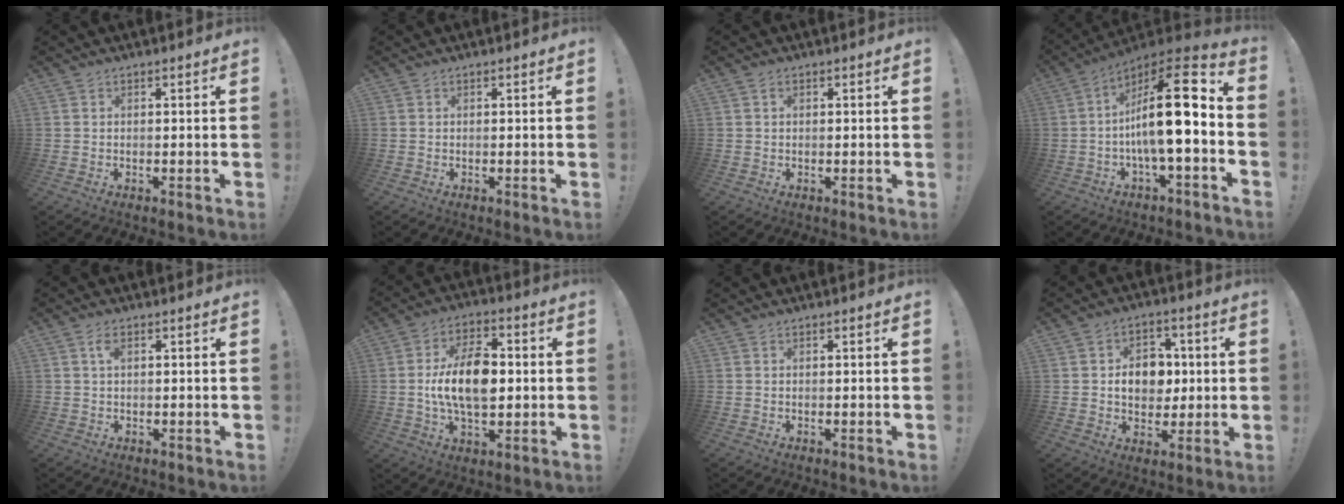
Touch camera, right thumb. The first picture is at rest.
{"total": 0.0}
{"total": 0.6, "force": [0.3, 0.6, 0.0], "torque": [0.009, -0.002, 0.003]}
{"total": 19.3, "force": [-1.1, 5.2, 18.5], "torque": [-0.288, 0.005, -0.026]}
{"total": 2.7, "force": [1.0, 2.0, 1.5], "torque": [-0.016, -0.001, 0.016]}
{"total": 15.4, "force": [0.0, 9.2, 12.4], "torque": [-0.216, 0.006, -0.001]}
{"total": 0.0}
{"total": 10.7, "force": [1.1, 8.6, 6.2], "torque": [-0.081, 0.006, 0.026]}